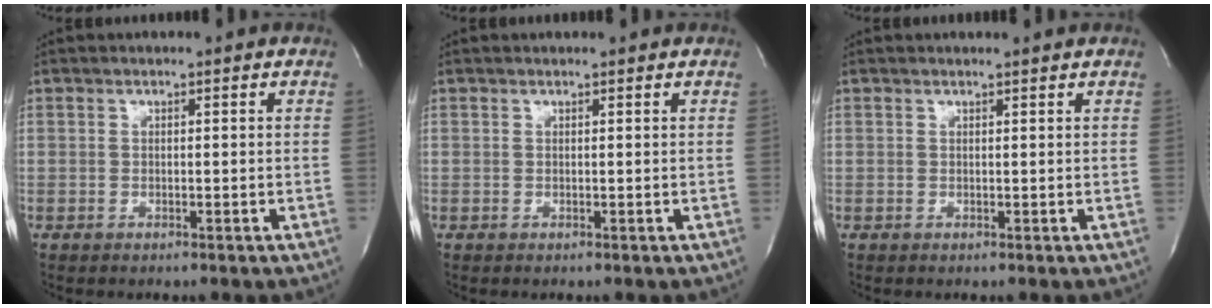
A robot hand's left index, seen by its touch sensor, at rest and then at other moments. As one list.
[{"total": 0.6, "force": [0.6, 0.0, 0.0], "torque": [-0.007, -0.001, 0.004]}, {"total": 0.8, "force": [0.8, -0.2, 0.0], "torque": [-0.011, -0.006, 0.007]}]